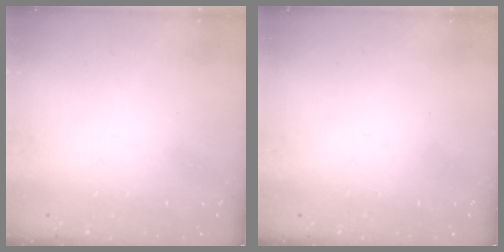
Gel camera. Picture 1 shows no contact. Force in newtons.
{"total": 0.0}